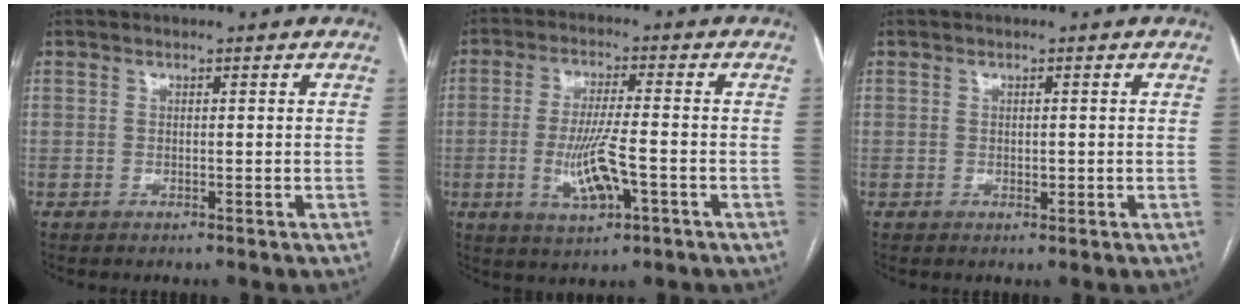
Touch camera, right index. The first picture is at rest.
{"total": 8.2, "force": [-2.4, 1.4, 7.8], "torque": [-0.151, -0.008, -0.039]}
{"total": 1.0, "force": [-0.1, 0.7, 0.7], "torque": [-0.007, 0.000, 0.001]}